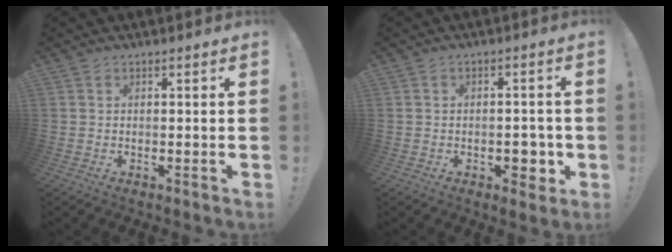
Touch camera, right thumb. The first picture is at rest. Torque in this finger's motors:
{"motor_torque": [0.49, 0.29, 0.63, -0.64, -0.04]}